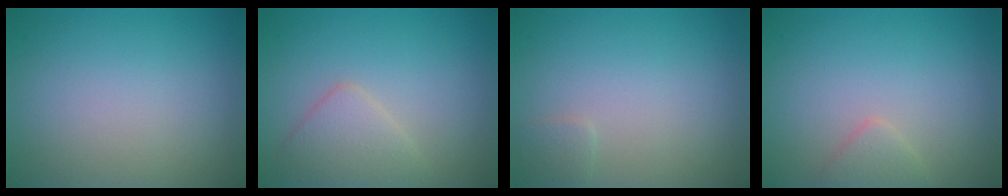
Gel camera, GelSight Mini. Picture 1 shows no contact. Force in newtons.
{"total": 2.8, "press": 2.8, "slide": 0.1}
{"total": 0.9, "press": 0.9, "slide": 0.1}
{"total": 1.4, "press": 1.4, "slide": 0.1}